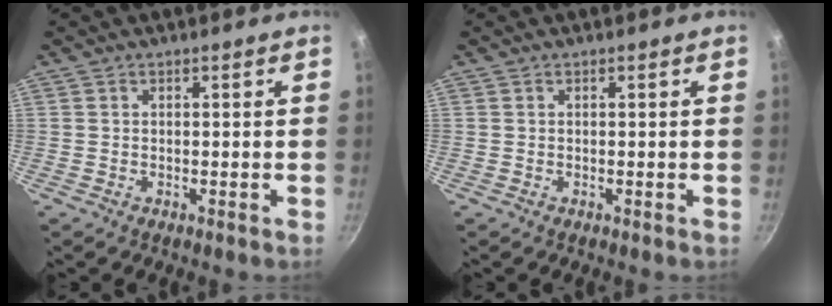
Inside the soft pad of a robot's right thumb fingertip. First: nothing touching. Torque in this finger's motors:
{"motor_torque": [0.05, 0.05, 0.00, 0.00, 0.00]}